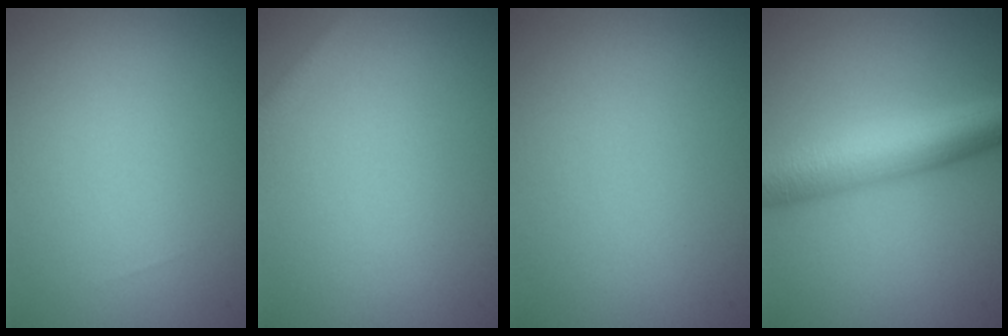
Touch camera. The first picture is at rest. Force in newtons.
{"total": 1.2, "press": 1.2, "slide": 0.0}
{"total": 0.0}
{"total": 7.0, "press": 7.0, "slide": 0.1}